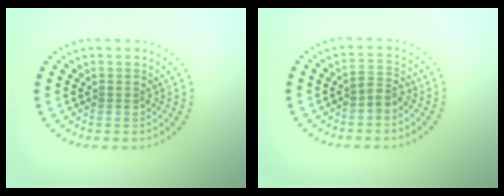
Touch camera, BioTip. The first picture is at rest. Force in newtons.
{"total": 1.5, "press": 1.2, "slide": 0.9}